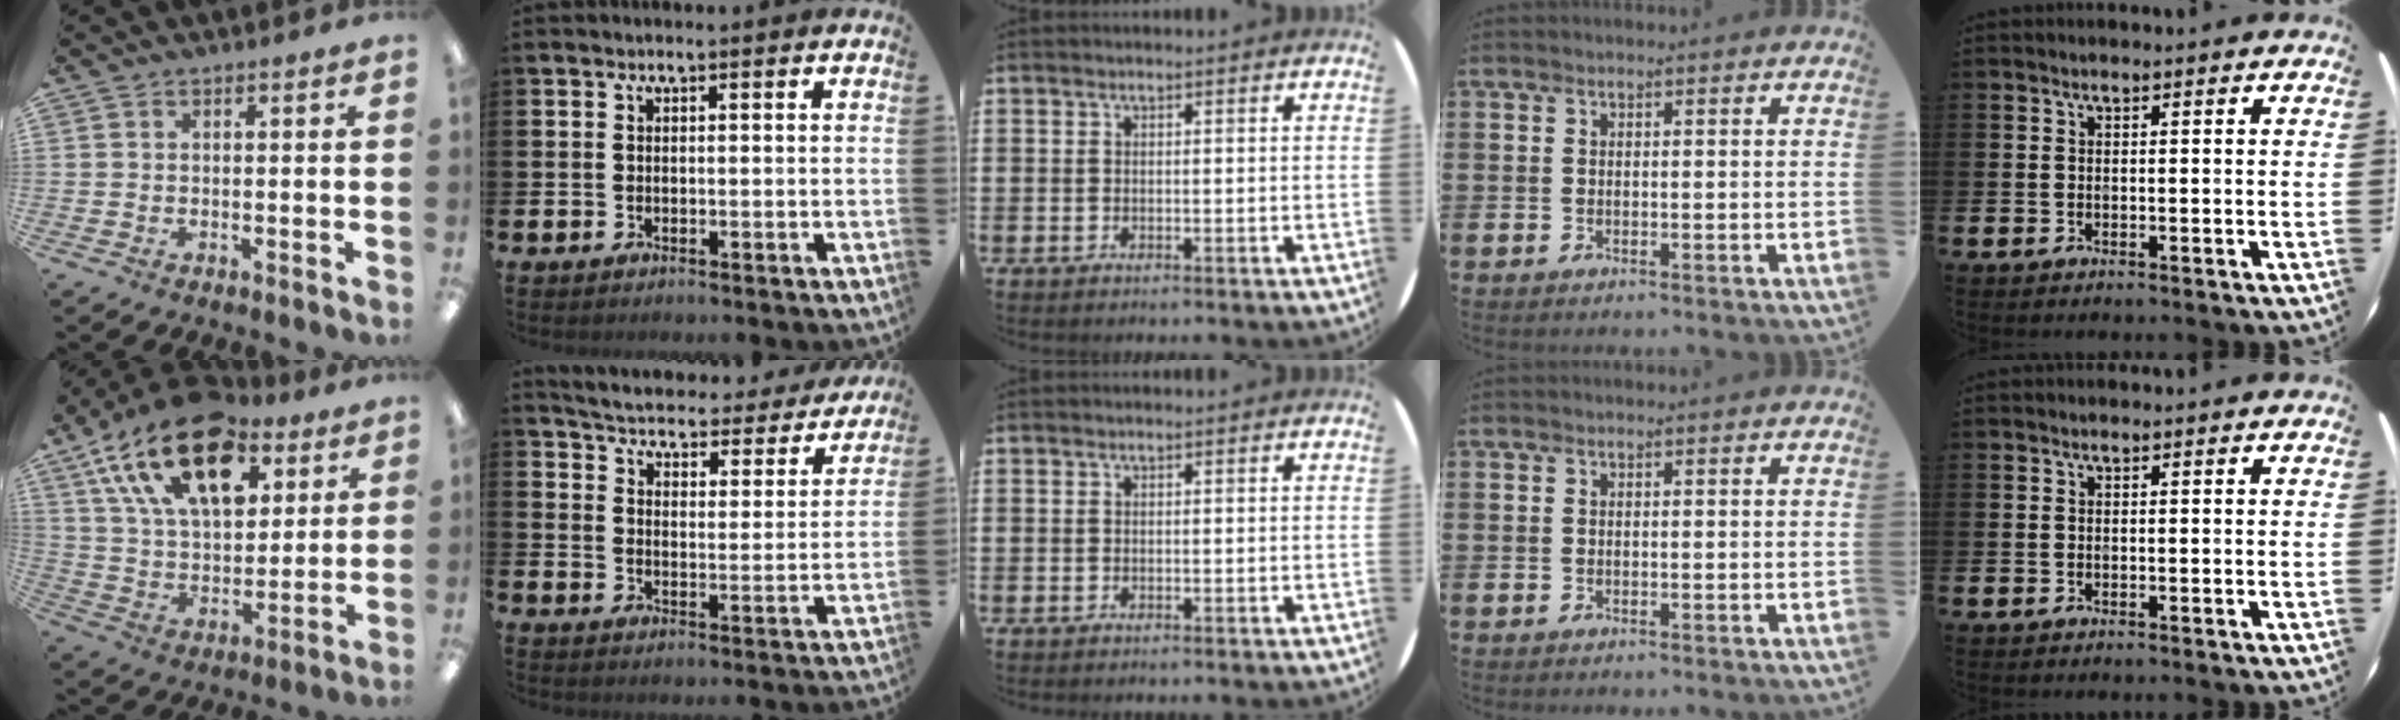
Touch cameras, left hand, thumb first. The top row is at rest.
{"thumb": {"total": 22.8, "force": [12.5, 12.5, 14.5], "torque": [-0.250, -0.052, 0.219]}, "index": {"total": 4.8, "force": [4.6, 0.9, 0.8], "torque": [-0.043, -0.039, 0.074]}}